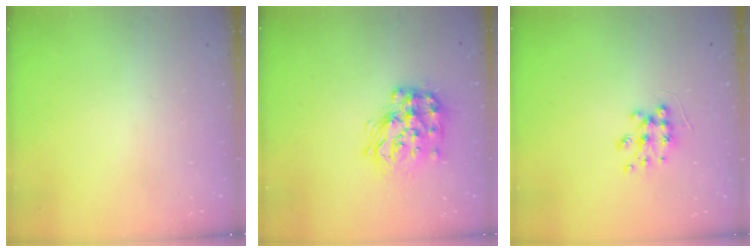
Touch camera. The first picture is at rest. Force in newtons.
{"total": 17.9, "press": 17.8, "slide": 1.2}
{"total": 7.6, "press": 7.5, "slide": 0.8}